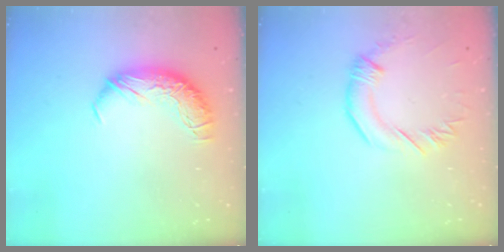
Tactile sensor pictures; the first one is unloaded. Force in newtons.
{"total": 1.0, "press": 1.0, "slide": 0.4}